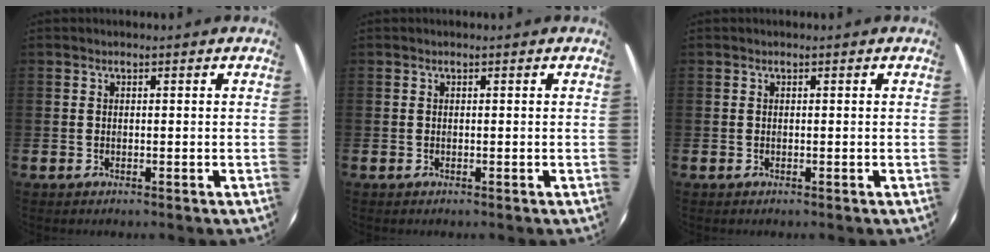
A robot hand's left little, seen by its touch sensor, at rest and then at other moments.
{"total": 0.0}
{"total": 0.0}